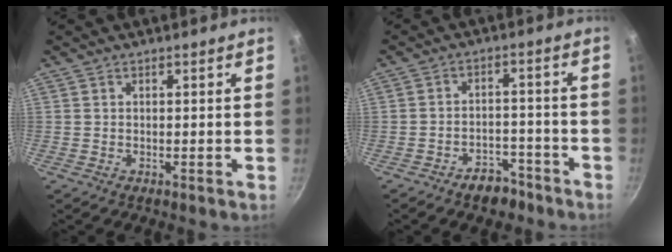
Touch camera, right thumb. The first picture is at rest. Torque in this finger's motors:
{"motor_torque": [-0.17, 0.17, 0.08, 0.17, 0.00]}